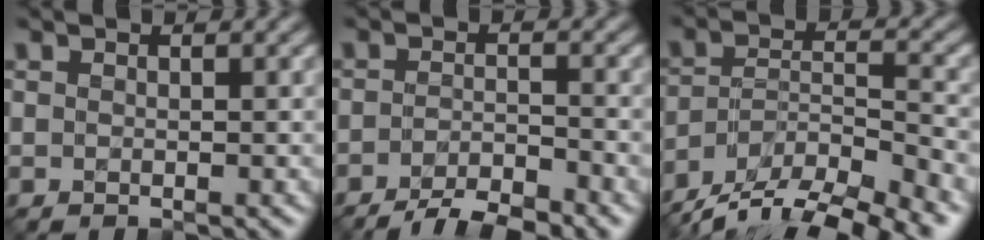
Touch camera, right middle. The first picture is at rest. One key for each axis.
{"total": 5.2, "fx": -3.9, "fy": 1.2, "fz": 3.2, "tx": -0.050, "ty": -0.004, "tz": -0.069}
{"total": 13.3, "fx": -11.1, "fy": 4.1, "fz": 6.0, "tx": -0.101, "ty": -0.016, "tz": -0.166}